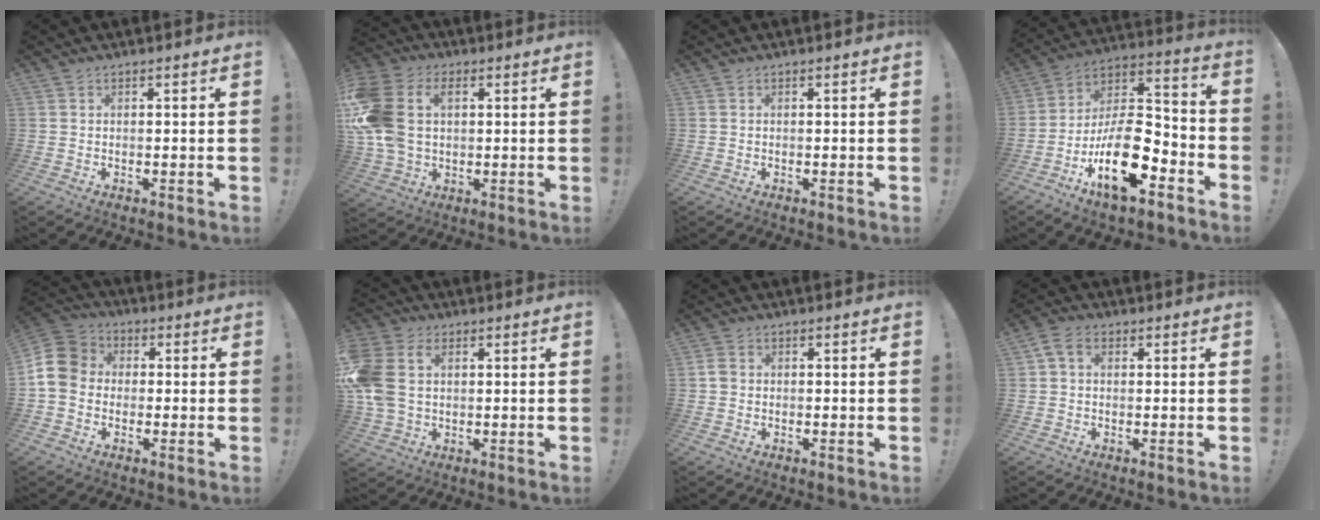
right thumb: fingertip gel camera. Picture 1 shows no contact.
{"total": 16.3, "force": [3.4, 11.8, 10.7], "torque": [-0.239, -0.007, 0.064]}
{"total": 0.0}
{"total": 21.2, "force": [-9.2, 10.5, 15.9], "torque": [-0.269, 0.051, -0.145]}
{"total": 11.1, "force": [-0.6, 9.6, 5.5], "torque": [-0.092, 0.024, -0.006]}
{"total": 12.3, "force": [2.2, 9.0, 8.1], "torque": [-0.192, -0.003, 0.044]}
{"total": 2.6, "force": [-0.1, 2.2, 1.4], "torque": [-0.015, 0.005, -0.003]}
{"total": 4.4, "force": [1.3, 3.1, 2.8], "torque": [-0.055, 0.007, 0.028]}